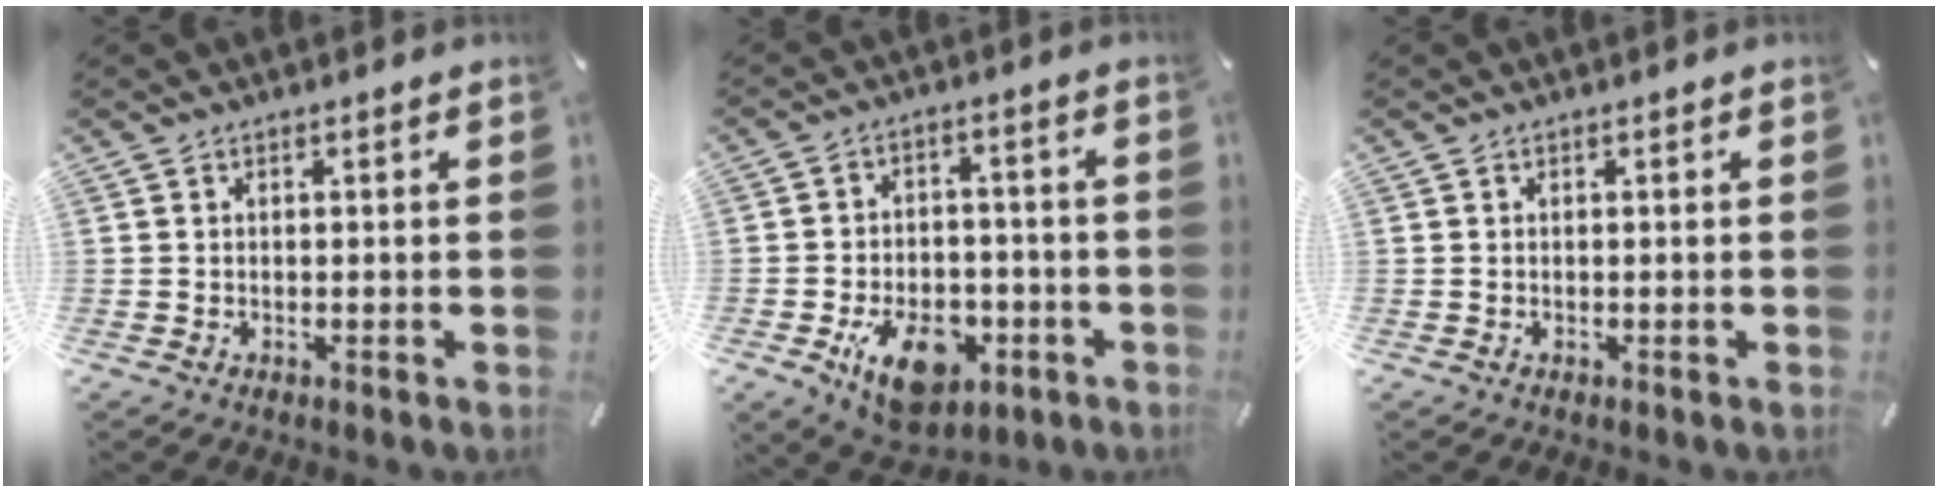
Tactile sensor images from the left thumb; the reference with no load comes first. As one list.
[{"total": 13.0, "force": [-5.3, 8.4, 8.4], "torque": [-0.134, 0.022, -0.090]}, {"total": 0.0}]